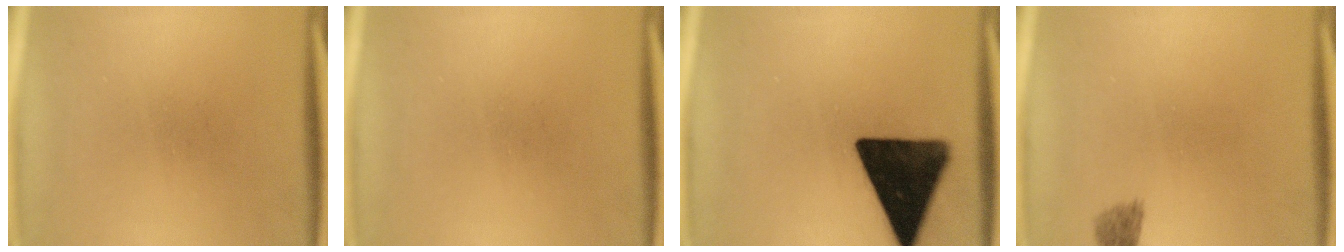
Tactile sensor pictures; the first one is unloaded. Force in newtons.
{"total": 0.0}
{"total": 16.8}
{"total": 1.9}